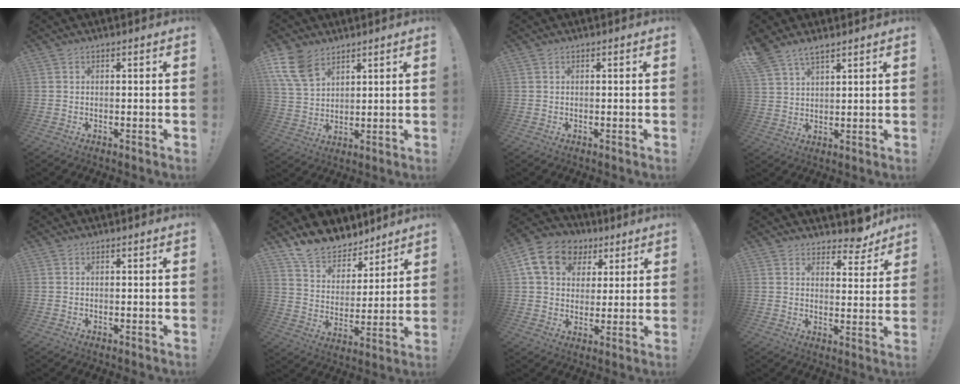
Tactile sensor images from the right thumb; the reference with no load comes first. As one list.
[{"total": 10.9, "force": [7.0, 6.4, 5.4], "torque": [-0.117, -0.026, 0.141]}, {"total": 0.0}, {"total": 5.8, "force": [4.7, 2.4, 2.4], "torque": [-0.050, -0.024, 0.093]}, {"total": 0.0}, {"total": 12.1, "force": [10.9, 5.0, 1.8], "torque": [-0.045, -0.095, 0.205]}, {"total": 14.7, "force": [6.0, 11.6, 6.9], "torque": [-0.101, -0.016, 0.118]}, {"total": 7.1, "force": [6.3, 2.4, 2.2], "torque": [-0.022, -0.059, 0.112]}]